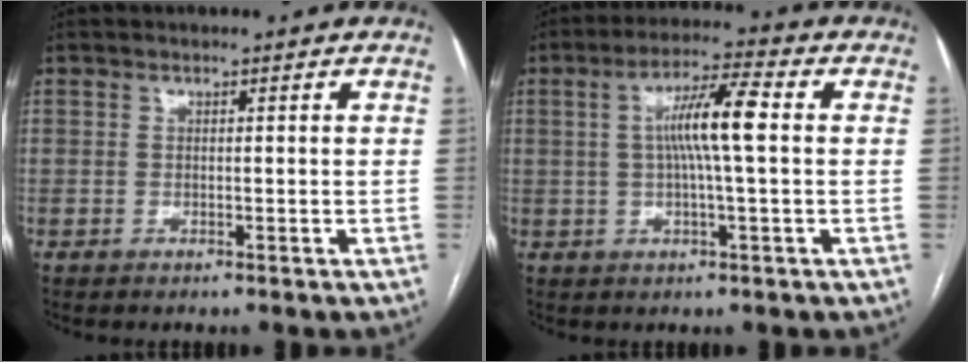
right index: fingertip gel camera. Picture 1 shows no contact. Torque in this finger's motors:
{"motor_torque": [1.23, 0.25, 0.43, 0.16]}